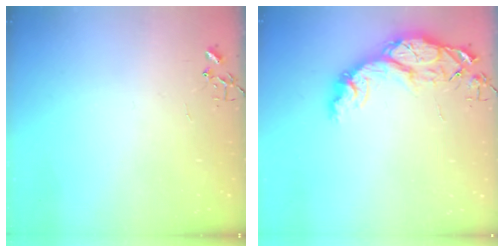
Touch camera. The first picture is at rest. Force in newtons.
{"total": 13.9, "press": 13.9, "slide": 1.4}